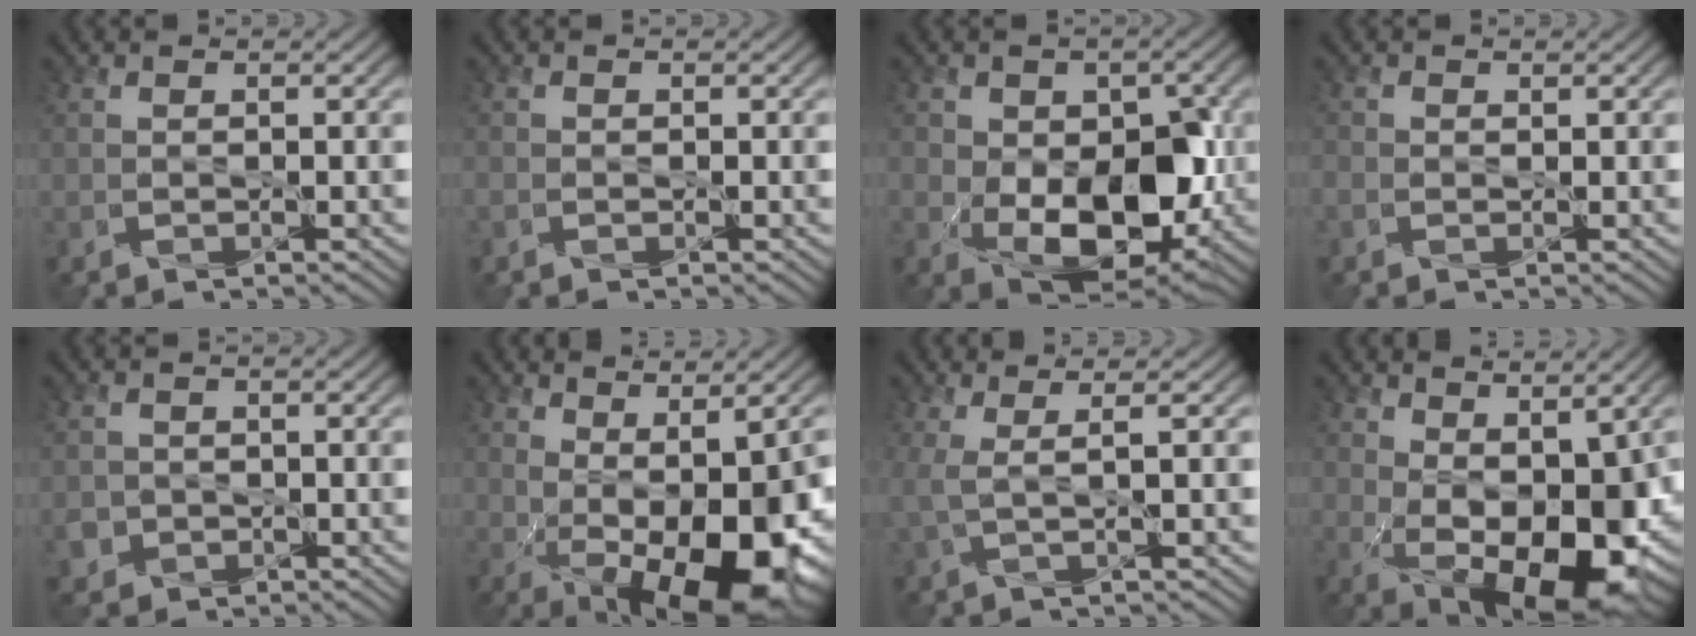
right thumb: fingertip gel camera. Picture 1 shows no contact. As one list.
[{"total": 0.9, "force": [-0.5, 0.5, 0.5], "torque": [-0.014, 0.000, -0.012]}, {"total": 12.1, "force": [-1.9, 8.0, 8.9], "torque": [-0.149, -0.029, -0.021]}, {"total": 1.3, "force": [-0.3, 1.0, 0.7], "torque": [-0.019, -0.001, -0.013]}, {"total": 2.0, "force": [-0.8, 1.8, 0.2], "torque": [-0.006, -0.005, -0.017]}, {"total": 13.3, "force": [-2.0, 5.6, 11.9], "torque": [-0.182, -0.015, -0.014]}, {"total": 3.3, "force": [1.0, 0.8, 3.0], "torque": [-0.059, 0.011, 0.010]}, {"total": 11.5, "force": [0.1, 6.2, 9.7], "torque": [-0.154, -0.012, 0.010]}]